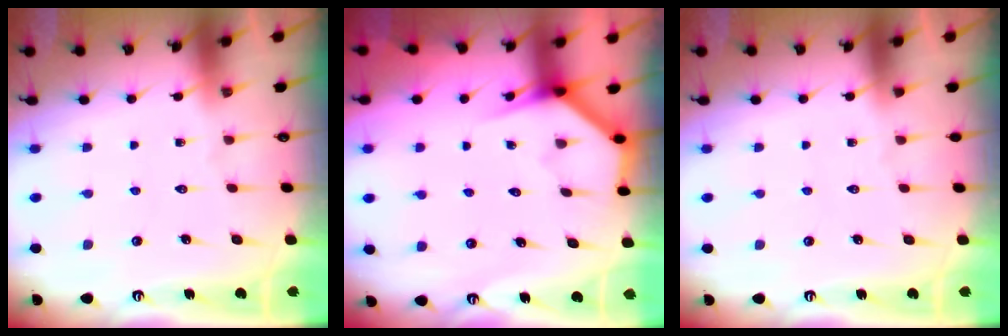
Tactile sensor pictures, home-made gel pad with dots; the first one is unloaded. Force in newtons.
{"total": 4.0, "press": 3.9, "slide": 0.3}
{"total": 0.0}